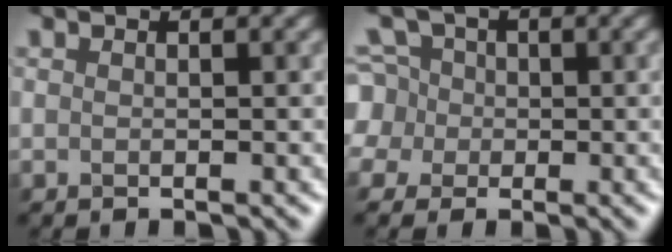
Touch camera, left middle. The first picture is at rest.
{"total": 4.8, "force": [-1.1, 4.6, 0.2], "torque": [-0.046, 0.022, -0.033]}